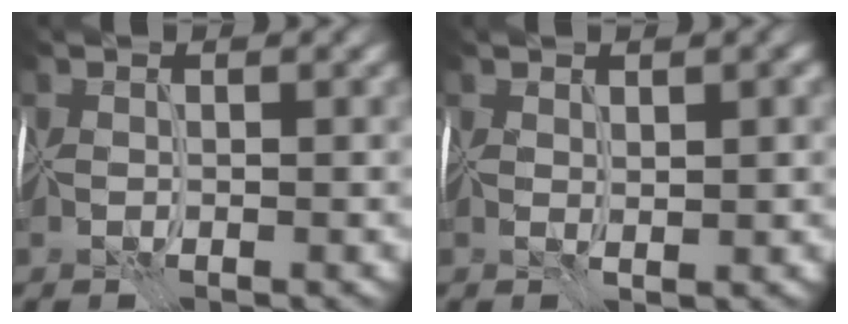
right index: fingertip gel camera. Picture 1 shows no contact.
{"total": 1.2, "force": [0.6, 0.6, 0.9], "torque": [-0.016, 0.001, 0.013]}